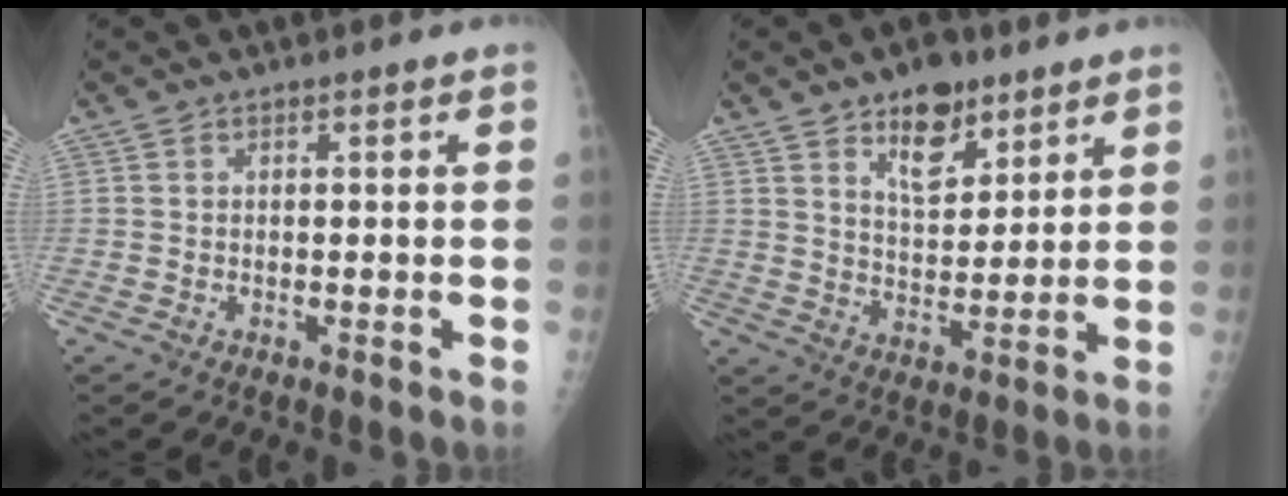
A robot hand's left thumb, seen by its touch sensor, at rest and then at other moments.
{"total": 10.0, "force": [6.3, 5.0, 5.9], "torque": [-0.067, -0.041, 0.107]}